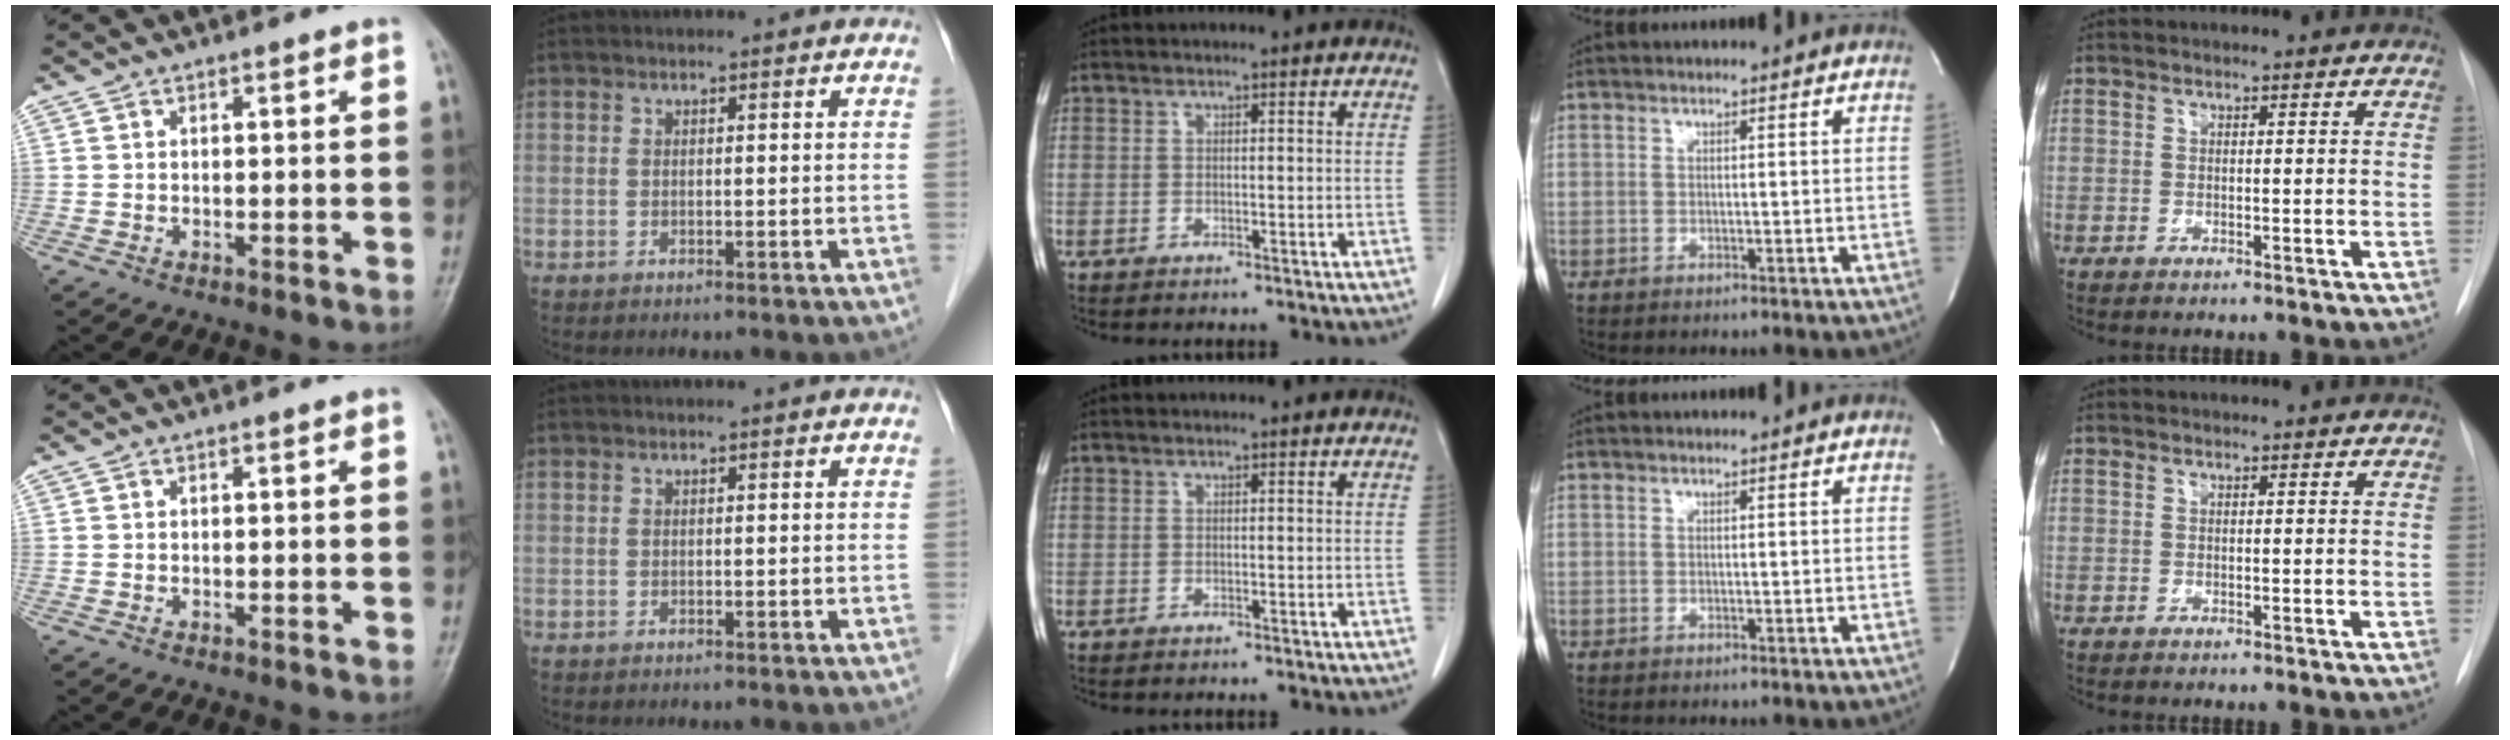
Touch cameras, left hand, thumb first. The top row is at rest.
{}